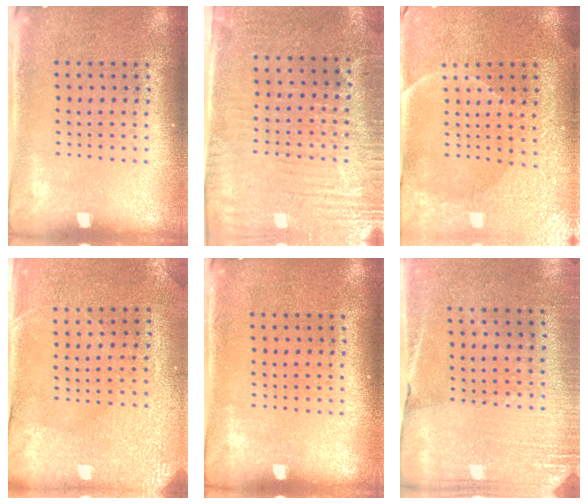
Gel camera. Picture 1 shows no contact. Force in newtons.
{"total": 3.1, "press": 2.6, "slide": 1.6}
{"total": 3.7, "press": 3.4, "slide": 1.4}
{"total": 2.9, "press": 2.7, "slide": 1.1}
{"total": 0.0}
{"total": 2.7, "press": 2.6, "slide": 0.7}